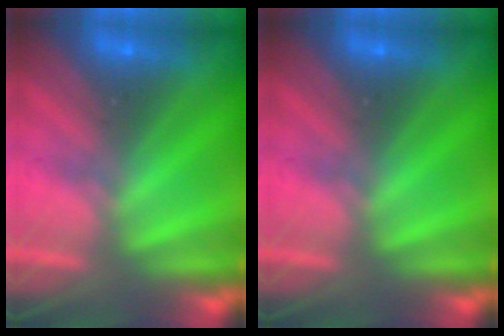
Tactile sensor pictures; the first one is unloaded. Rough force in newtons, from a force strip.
{"total": 0.0}